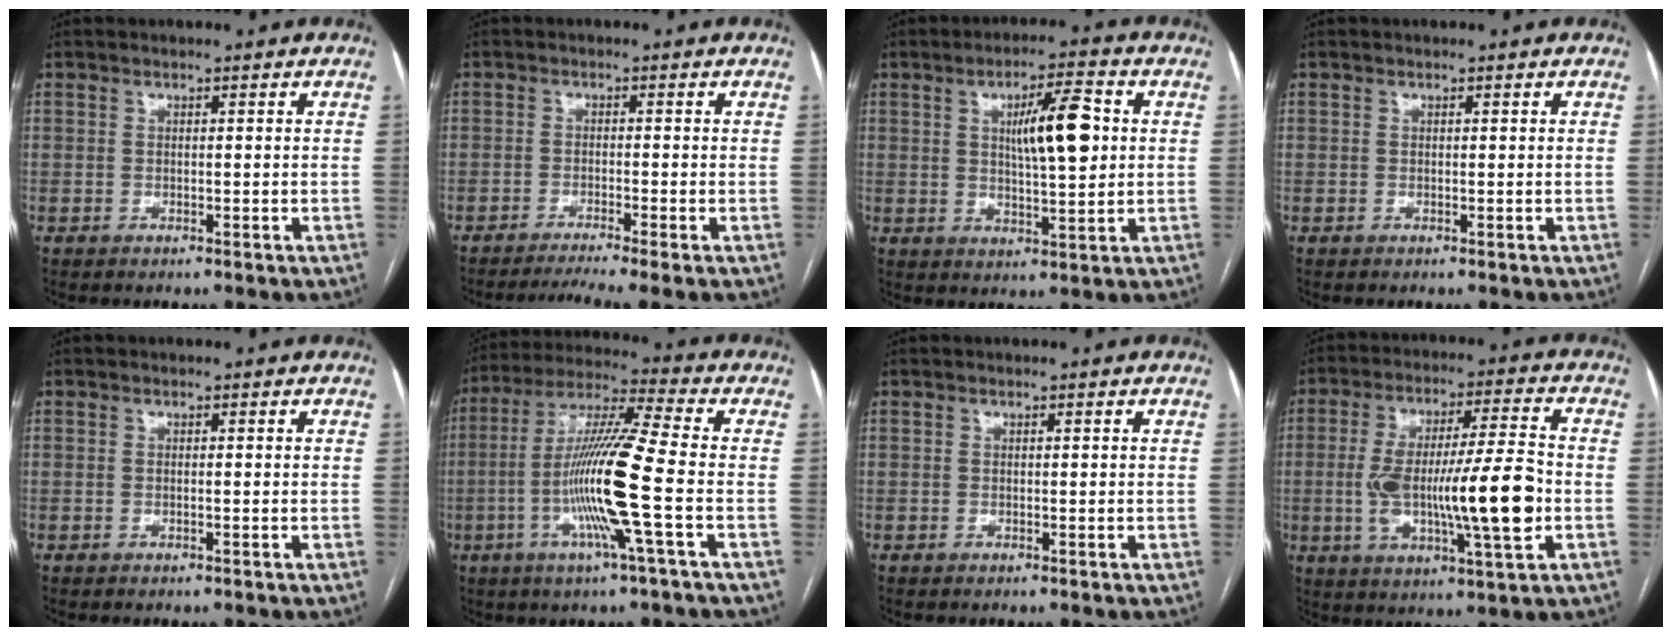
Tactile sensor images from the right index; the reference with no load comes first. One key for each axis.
{"total": 3.6, "fx": -3.0, "fy": -0.7, "fz": 1.9, "tx": -0.028, "ty": 0.000, "tz": -0.047}
{"total": 9.2, "fx": 1.9, "fy": 1.7, "fz": 8.8, "tx": -0.145, "ty": 0.008, "tz": 0.034}
{"total": 0.0}
{"total": 0.0}
{"total": 14.7, "fx": -3.3, "fy": -1.2, "fz": 14.3, "tx": -0.278, "ty": -0.007, "tz": -0.076}
{"total": 0.0}
{"total": 16.2, "fx": -2.4, "fy": 2.1, "fz": 15.9, "tx": -0.284, "ty": 0.006, "tz": -0.036}